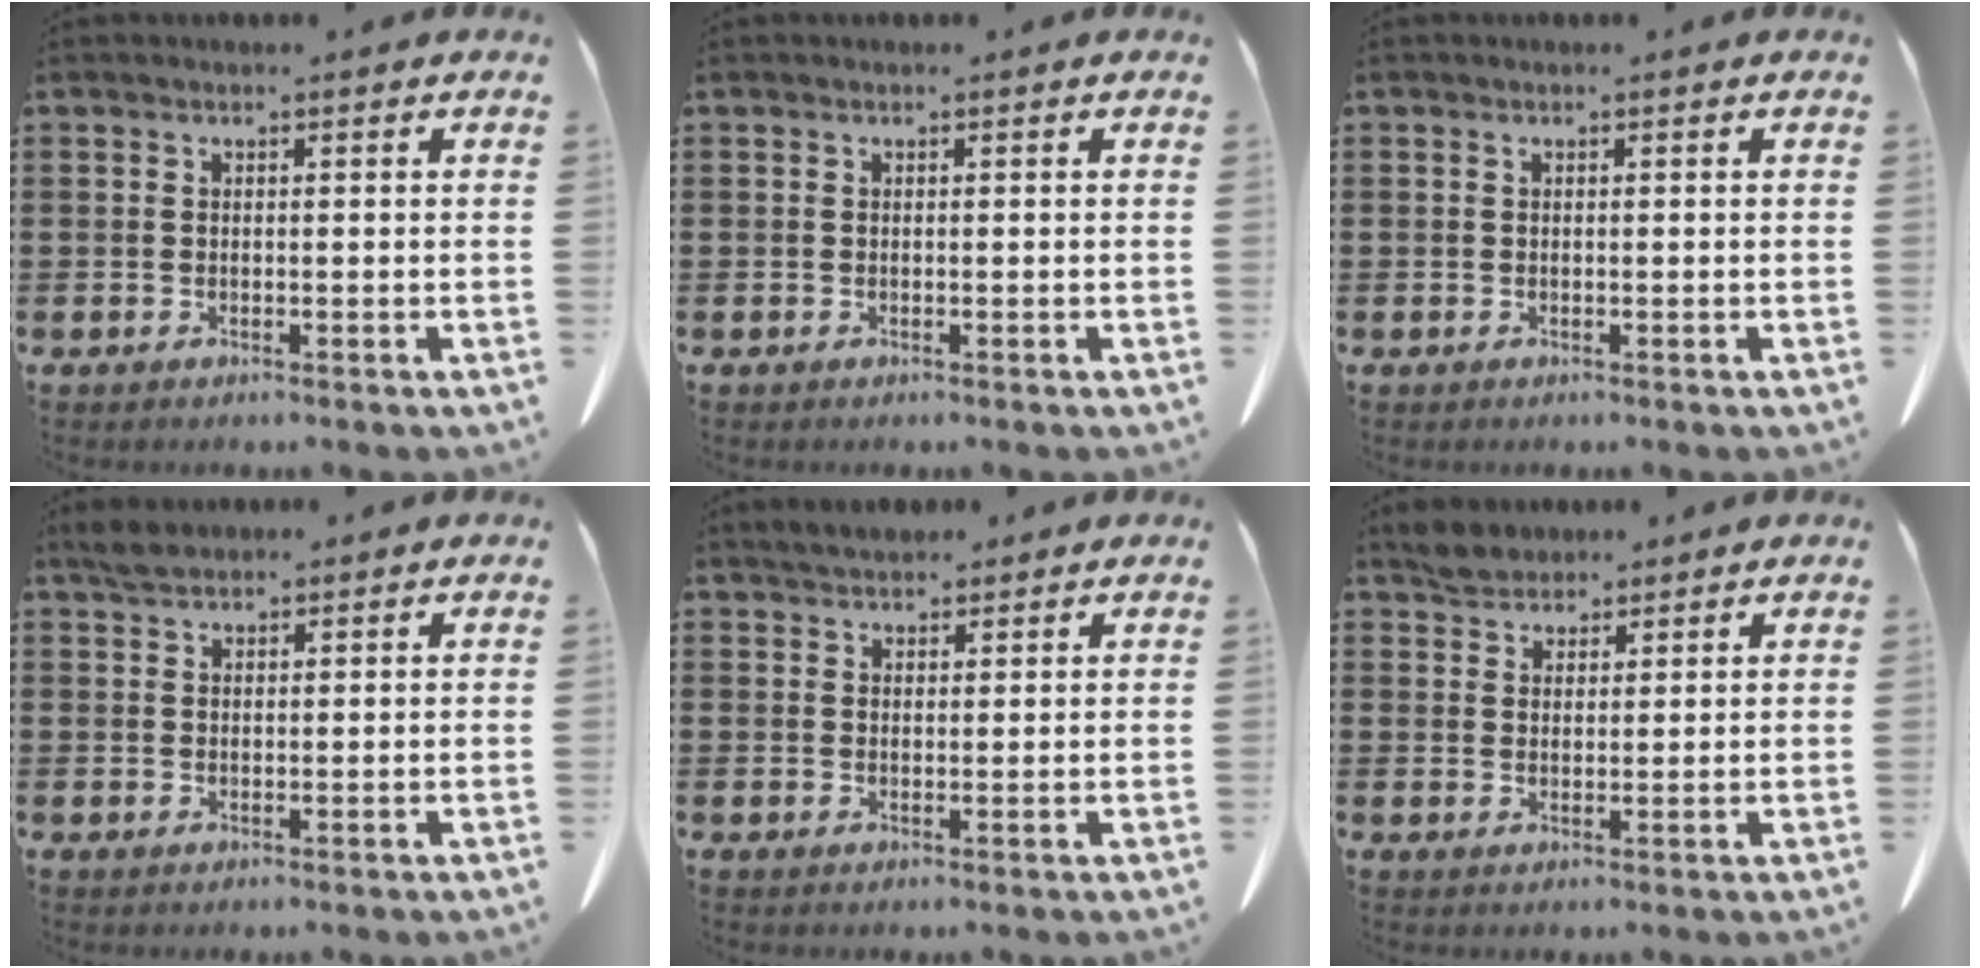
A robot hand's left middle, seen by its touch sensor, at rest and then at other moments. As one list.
[{"total": 0.0}, {"total": 0.0}, {"total": 2.2, "force": [1.9, 0.7, 0.9], "torque": [-0.023, 0.002, 0.037]}, {"total": 2.5, "force": [2.4, 0.6, 0.3], "torque": [-0.012, -0.003, 0.047]}, {"total": 3.1, "force": [2.8, 1.3, 0.4], "torque": [-0.016, 0.004, 0.055]}]